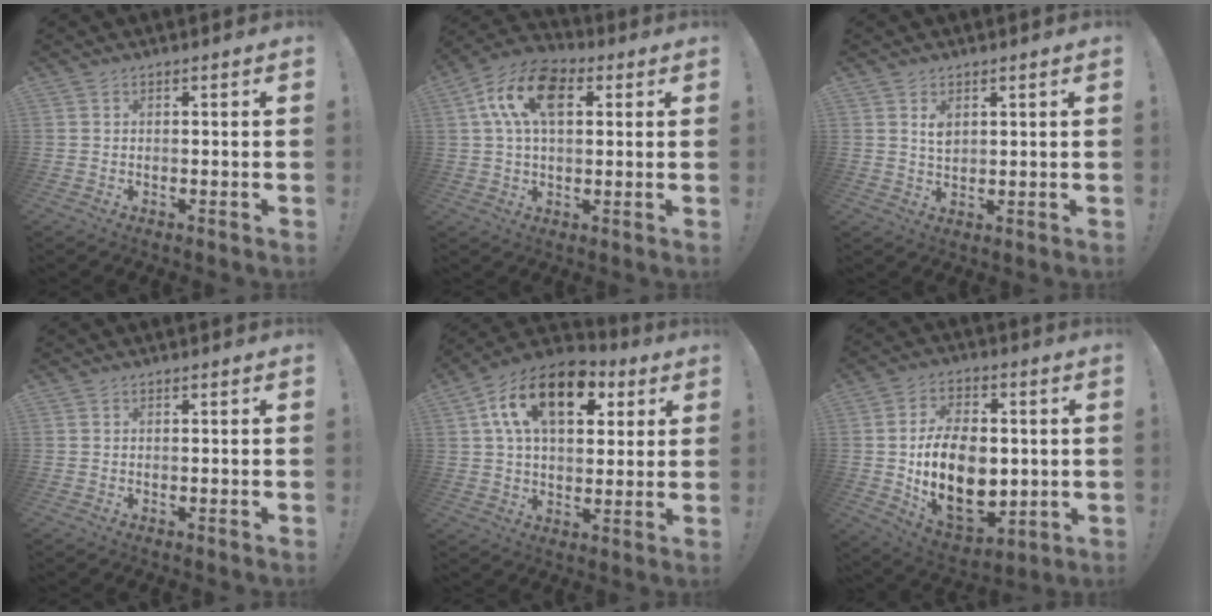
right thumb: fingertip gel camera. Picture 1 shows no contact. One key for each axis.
{"total": 14.9, "fx": 4.8, "fy": 8.7, "fz": 11.1, "tx": -0.202, "ty": 0.006, "tz": 0.088}
{"total": 3.2, "fx": 1.6, "fy": 1.9, "fz": 2.0, "tx": -0.028, "ty": -0.007, "tz": 0.026}
{"total": 0.0}
{"total": 18.4, "fx": 7.0, "fy": 10.5, "fz": 13.3, "tx": -0.216, "ty": -0.013, "tz": 0.120}
{"total": 21.2, "fx": -1.4, "fy": 14.1, "fz": 15.8, "tx": -0.276, "ty": -0.015, "tz": -0.014}